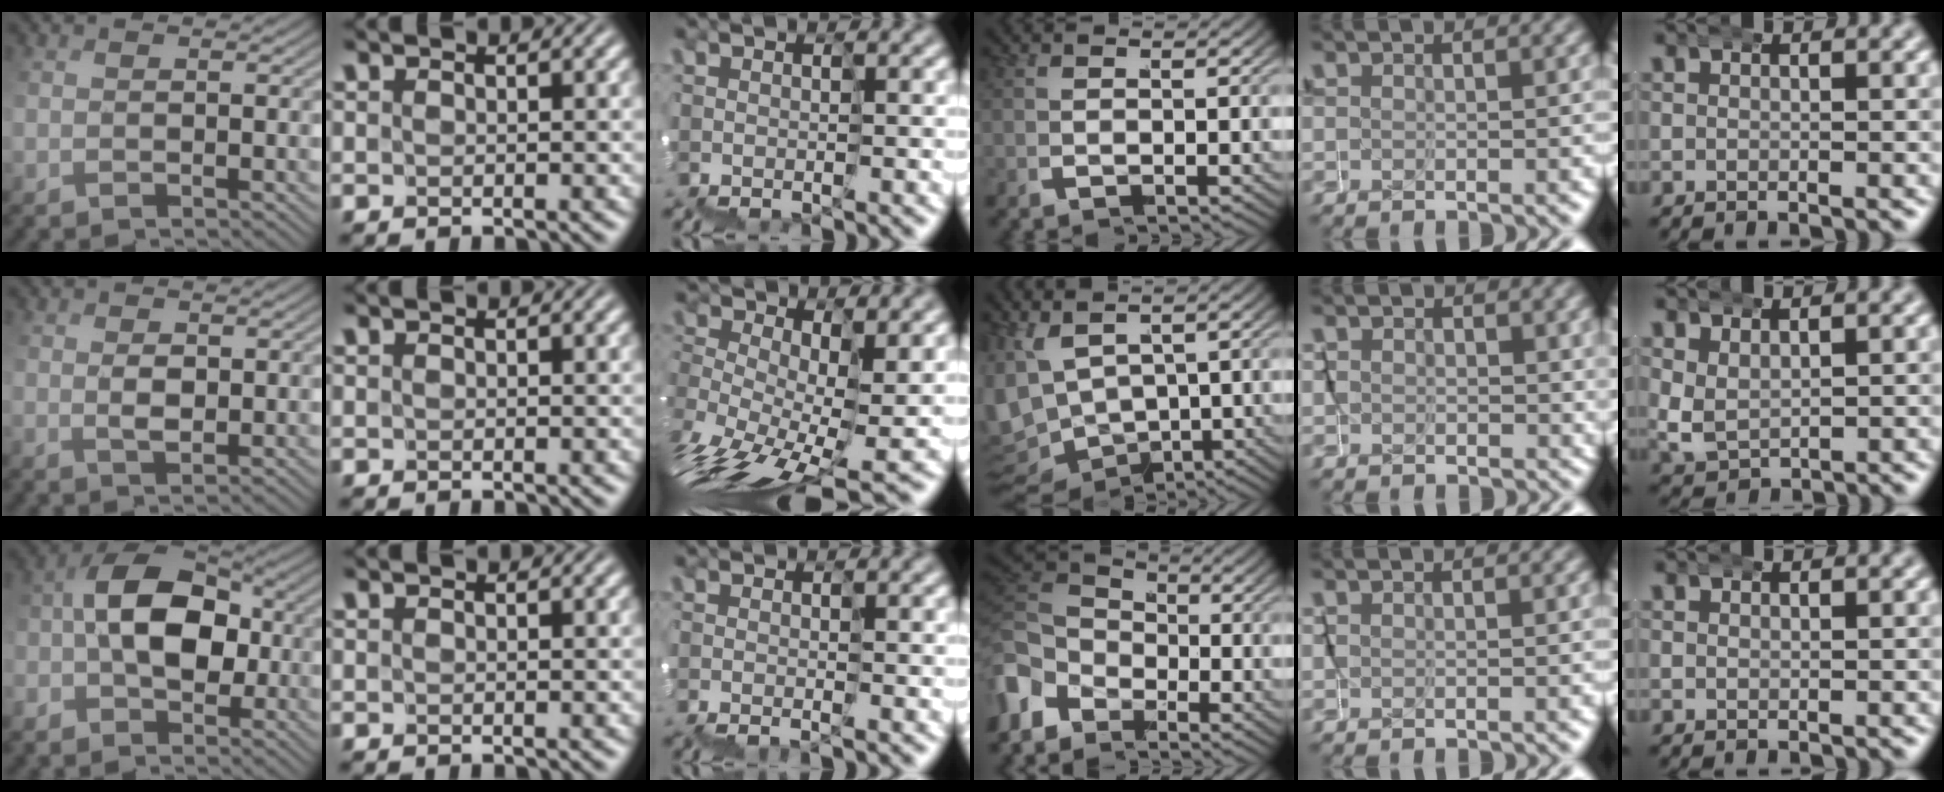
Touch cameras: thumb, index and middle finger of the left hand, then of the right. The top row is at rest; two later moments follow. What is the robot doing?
{"motion": "wrap", "object": "ethernet cable"}